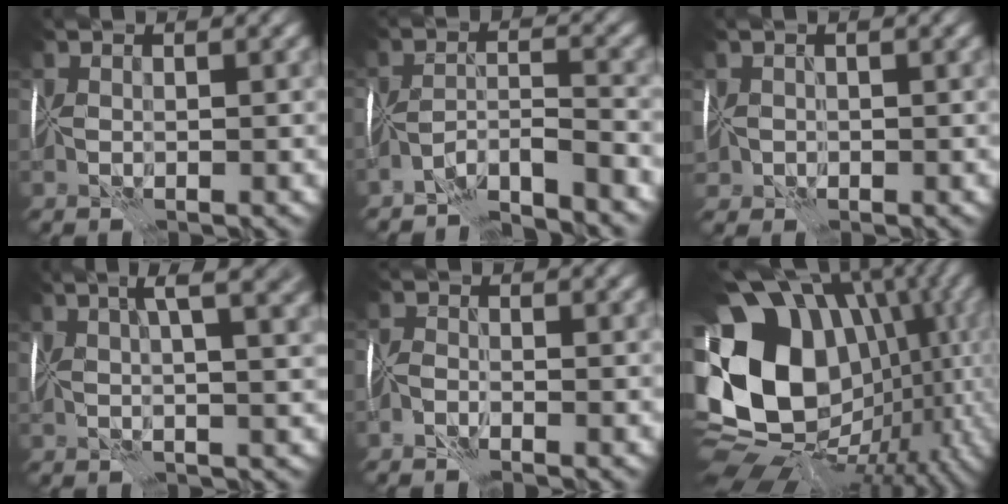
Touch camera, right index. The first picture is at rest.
{"total": 5.2, "force": [-4.9, -1.4, 0.8], "torque": [-0.006, -0.007, -0.092]}
{"total": 1.9, "force": [-0.7, 1.6, 0.9], "torque": [-0.024, -0.008, -0.008]}
{"total": 6.1, "force": [3.0, 1.0, 5.2], "torque": [-0.059, 0.023, 0.033]}
{"total": 2.1, "force": [-1.5, -1.2, -0.8], "torque": [0.025, 0.000, -0.033]}
{"total": 17.9, "force": [0.6, 14.1, 11.0], "torque": [-0.169, -0.005, 0.037]}